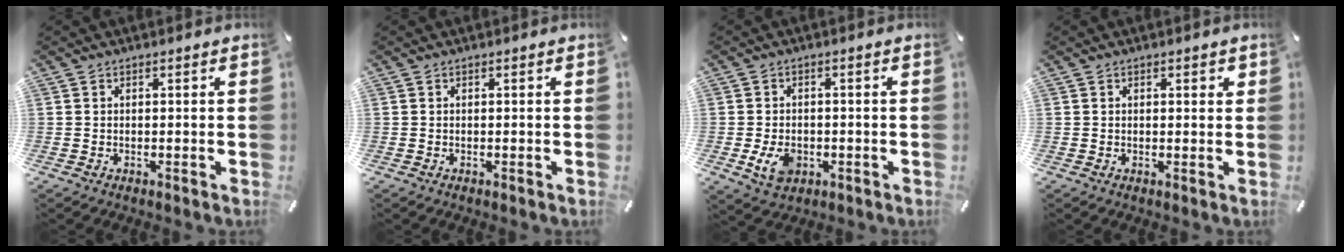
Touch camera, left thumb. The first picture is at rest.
{"total": 0.0}
{"total": 5.5, "force": [-1.6, 4.1, 3.3], "torque": [-0.064, 0.000, -0.029]}
{"total": 1.1, "force": [0.4, 0.6, 0.8], "torque": [-0.008, 0.001, 0.004]}